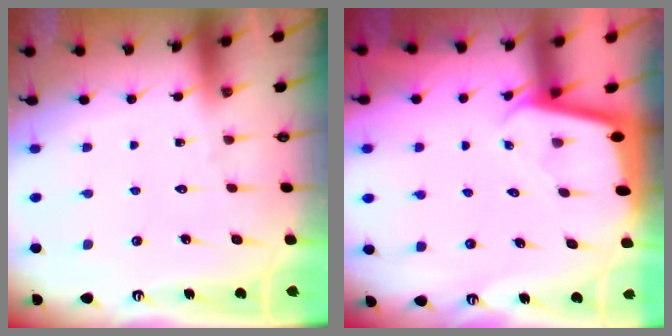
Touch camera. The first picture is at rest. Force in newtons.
{"total": 1.8, "press": 1.8, "slide": 0.1}